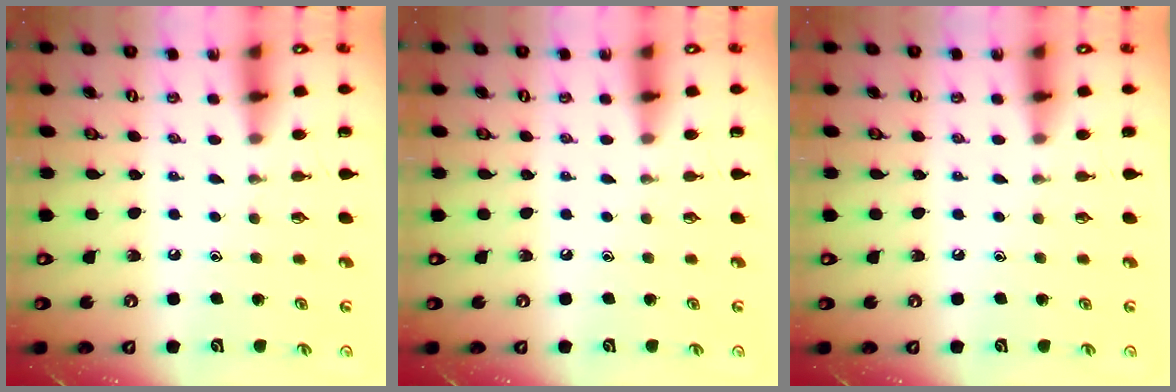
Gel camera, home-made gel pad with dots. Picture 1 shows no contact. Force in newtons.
{"total": 0.0}
{"total": 0.0}